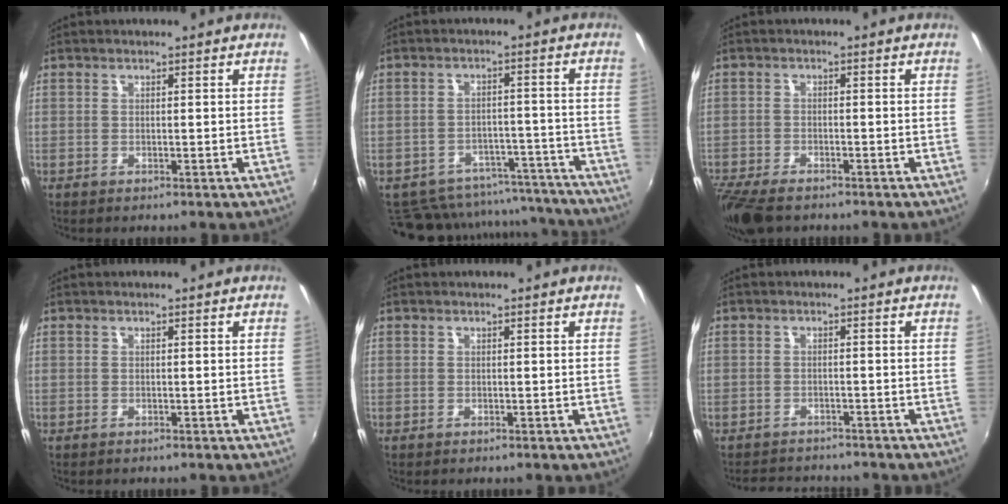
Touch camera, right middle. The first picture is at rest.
{"total": 17.0, "force": [-15.0, 6.8, 4.2], "torque": [-0.091, 0.042, -0.178]}
{"total": 9.0, "force": [-7.2, 3.1, 4.4], "torque": [-0.118, -0.041, -0.136]}
{"total": 0.0}
{"total": 0.0}
{"total": 4.9, "force": [-4.4, 1.9, 0.7], "torque": [-0.028, 0.012, -0.069]}